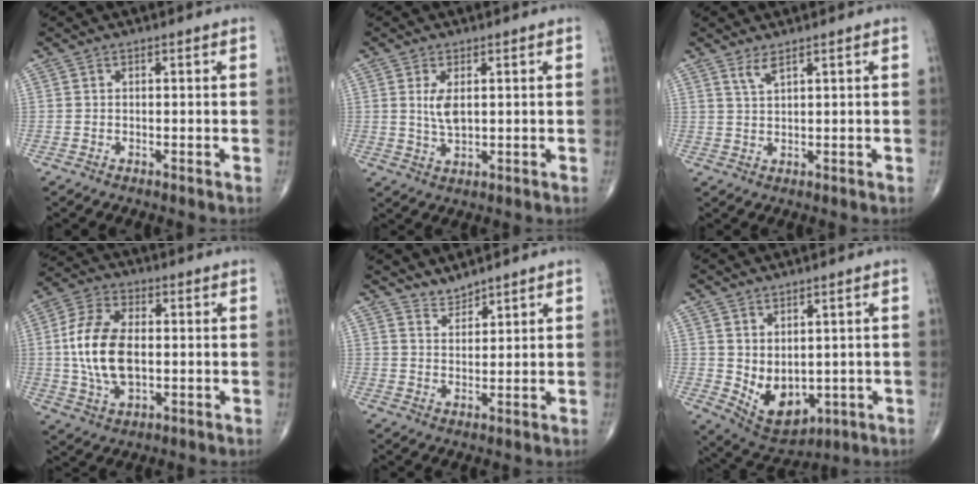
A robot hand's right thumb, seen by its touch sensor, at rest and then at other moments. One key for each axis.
{"total": 4.2, "fx": 1.0, "fy": 1.8, "fz": 3.6, "tx": -0.069, "ty": -0.011, "tz": 0.026}
{"total": 2.4, "fx": 1.7, "fy": 0.3, "fz": 1.6, "tx": -0.037, "ty": -0.011, "tz": 0.040}
{"total": 13.6, "fx": 0.1, "fy": 7.7, "fz": 11.2, "tx": -0.220, "ty": 0.007, "tz": 0.003}
{"total": 3.0, "fx": 3.0, "fy": 0.4, "fz": 0.2, "tx": 0.007, "ty": -0.020, "tz": 0.059}
{"total": 9.4, "fx": -0.3, "fy": 6.0, "fz": 7.2, "tx": -0.093, "ty": -0.010, "tz": 0.027}